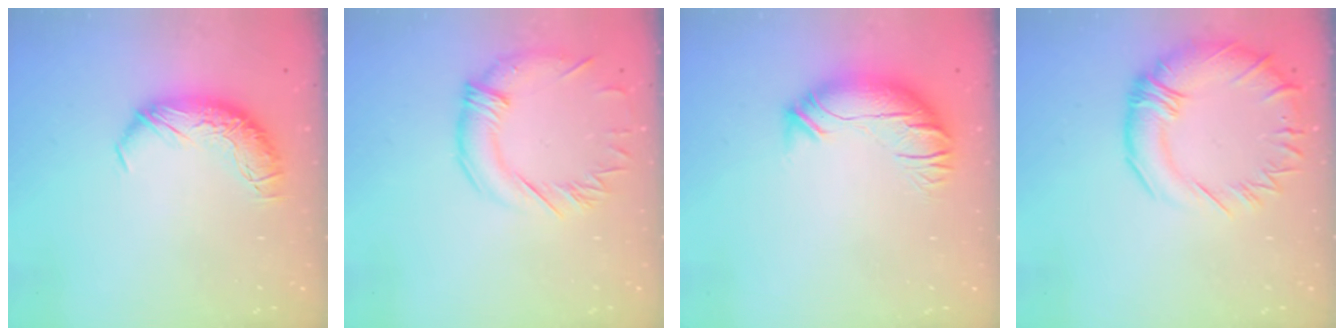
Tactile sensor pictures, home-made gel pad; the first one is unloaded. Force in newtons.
{"total": 1.4, "press": 0.9, "slide": 1.1}
{"total": 2.6, "press": 0.9, "slide": 2.5}
{"total": 5.8, "press": 5.0, "slide": 2.9}